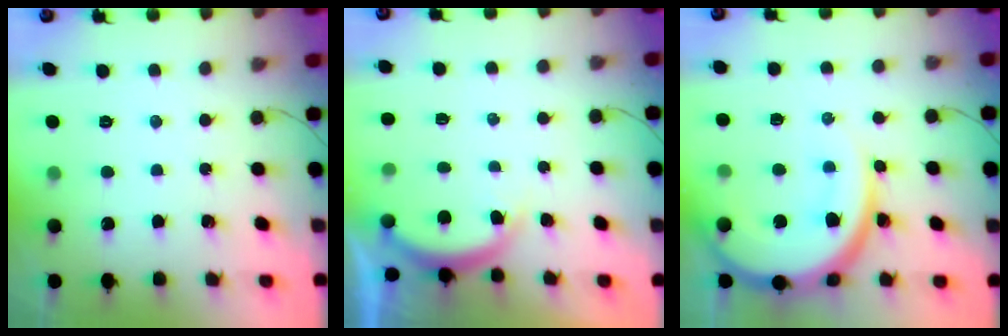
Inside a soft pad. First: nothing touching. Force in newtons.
{"total": 4.3, "press": 4.2, "slide": 0.7}
{"total": 14.5, "press": 14.5, "slide": 1.1}